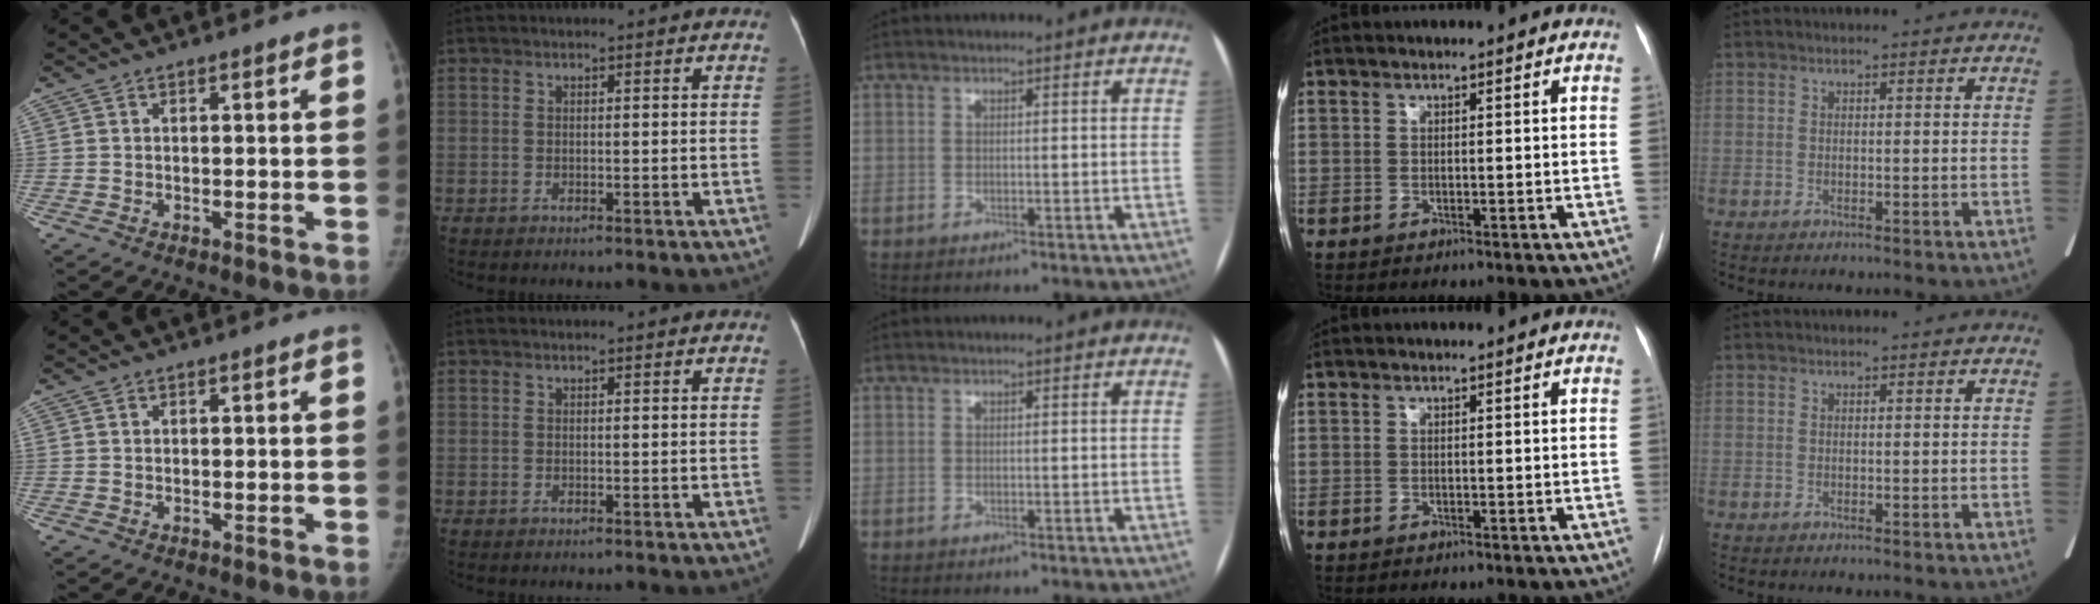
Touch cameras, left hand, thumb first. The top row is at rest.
{"index": {"total": 1.0, "force": [0.9, 0.0, 0.5], "torque": [-0.010, 0.003, 0.011]}}